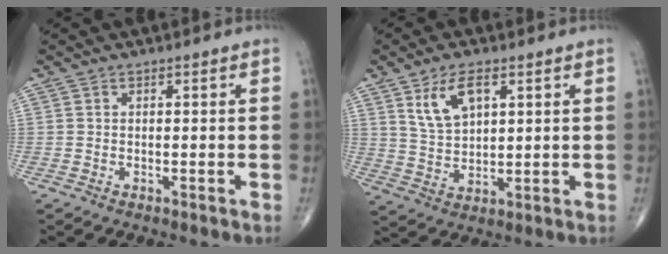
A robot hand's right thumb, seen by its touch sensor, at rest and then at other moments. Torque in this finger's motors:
{"motor_torque": [-0.49, -0.04, -0.18, -0.14, 0.07]}